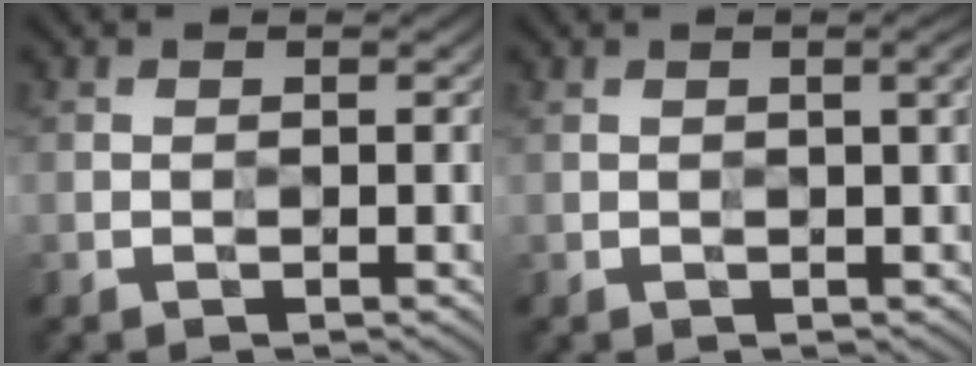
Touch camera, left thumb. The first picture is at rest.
{"total": 2.0, "force": [0.6, 0.3, 1.9], "torque": [-0.029, 0.006, 0.006]}